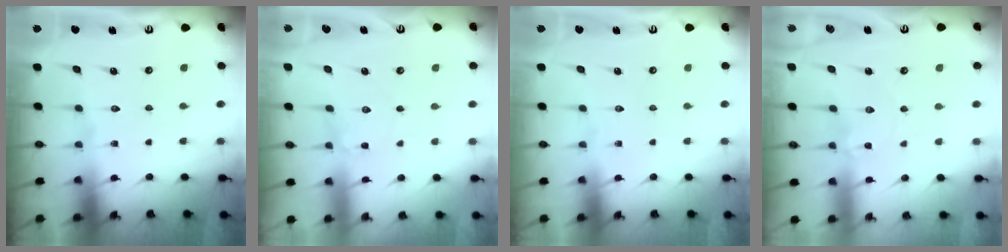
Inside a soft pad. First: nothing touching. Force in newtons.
{"total": 2.7, "press": 2.7, "slide": 0.2}
{"total": 0.0}
{"total": 0.9, "press": 0.9, "slide": 0.2}